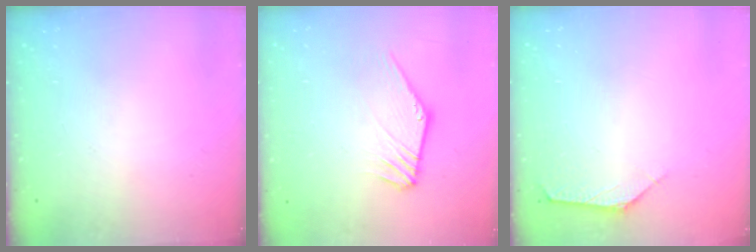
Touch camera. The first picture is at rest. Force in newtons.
{"total": 3.6, "press": 3.6, "slide": 0.2}
{"total": 1.6, "press": 1.5, "slide": 0.4}